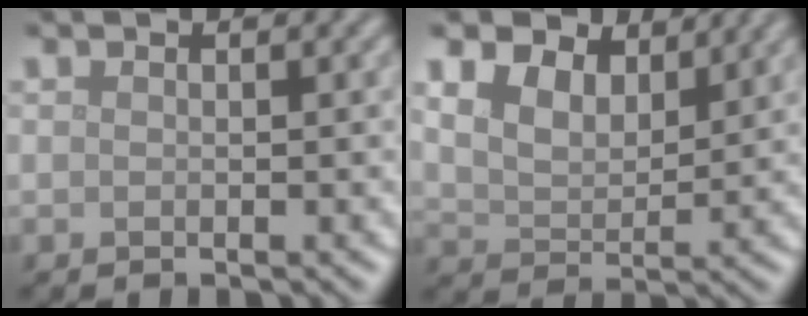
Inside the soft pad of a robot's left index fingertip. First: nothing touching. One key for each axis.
{"total": 6.1, "fx": 4.0, "fy": 3.3, "fz": 3.2, "tx": -0.077, "ty": 0.004, "tz": 0.055}